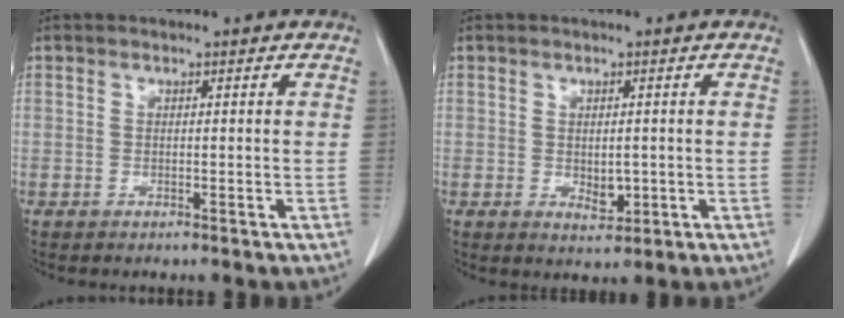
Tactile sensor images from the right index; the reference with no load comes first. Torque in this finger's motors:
{"motor_torque": [-0.01, 0.08, 0.03, 0.03]}